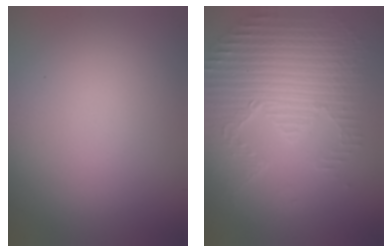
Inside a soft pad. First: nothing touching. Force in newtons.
{"total": 5.4, "press": 3.6, "slide": 4.1}